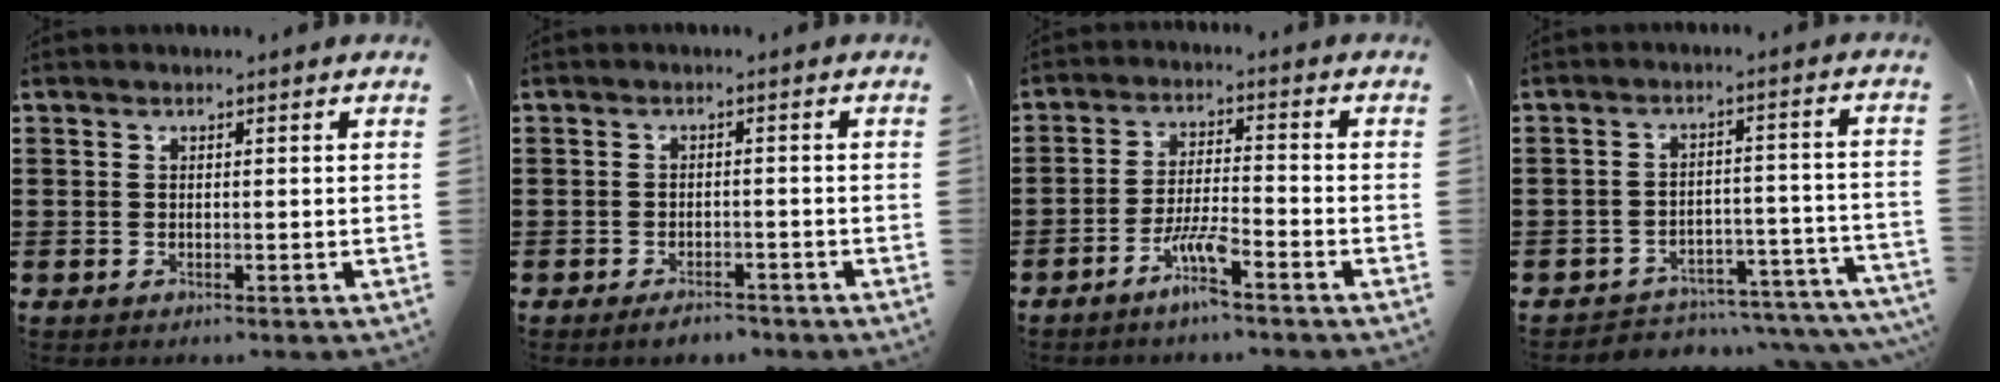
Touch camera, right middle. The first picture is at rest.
{"total": 2.1, "force": [-1.9, 0.4, 0.8], "torque": [-0.016, 0.000, -0.035]}
{"total": 5.5, "force": [-3.7, 0.6, 4.0], "torque": [-0.086, -0.004, -0.070]}
{"total": 4.1, "force": [-4.0, 0.8, 0.4], "torque": [-0.013, 0.007, -0.085]}